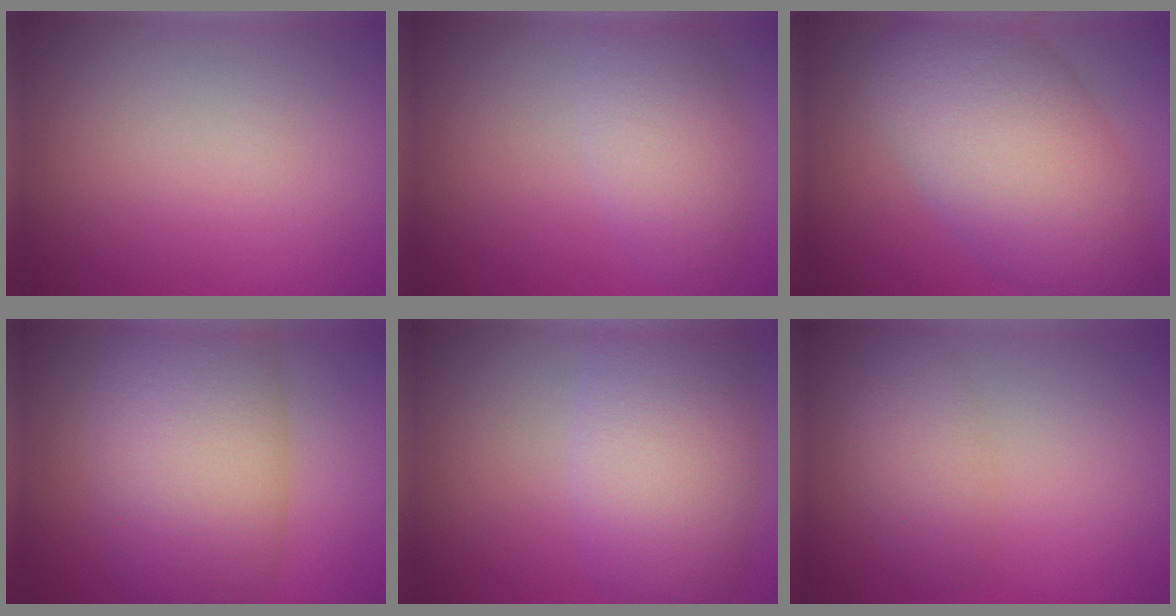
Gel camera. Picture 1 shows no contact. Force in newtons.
{"total": 4.5, "press": 4.5, "slide": 0.3}
{"total": 11.3, "press": 11.3, "slide": 0.3}
{"total": 11.6, "press": 11.6, "slide": 0.5}
{"total": 8.6, "press": 8.6, "slide": 0.6}
{"total": 2.8, "press": 2.8, "slide": 0.1}